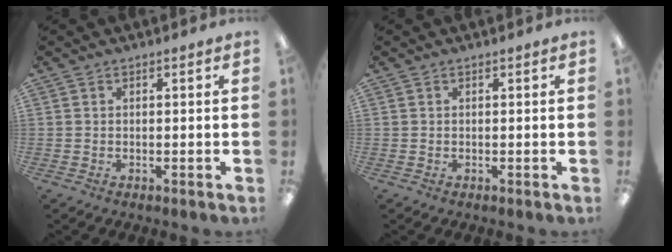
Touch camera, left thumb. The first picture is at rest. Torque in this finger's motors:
{"motor_torque": [-0.17, -0.17, 0.01, 0.01, 0.00]}